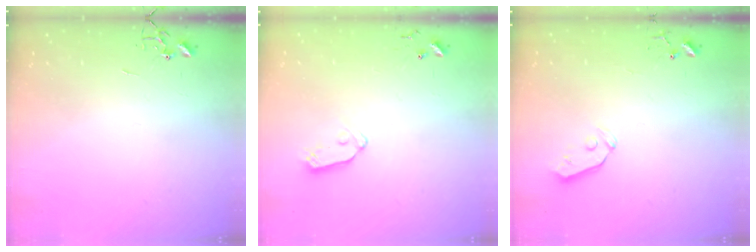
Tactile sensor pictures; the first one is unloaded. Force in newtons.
{"total": 6.8, "press": 6.8, "slide": 0.4}
{"total": 4.9, "press": 4.8, "slide": 0.8}